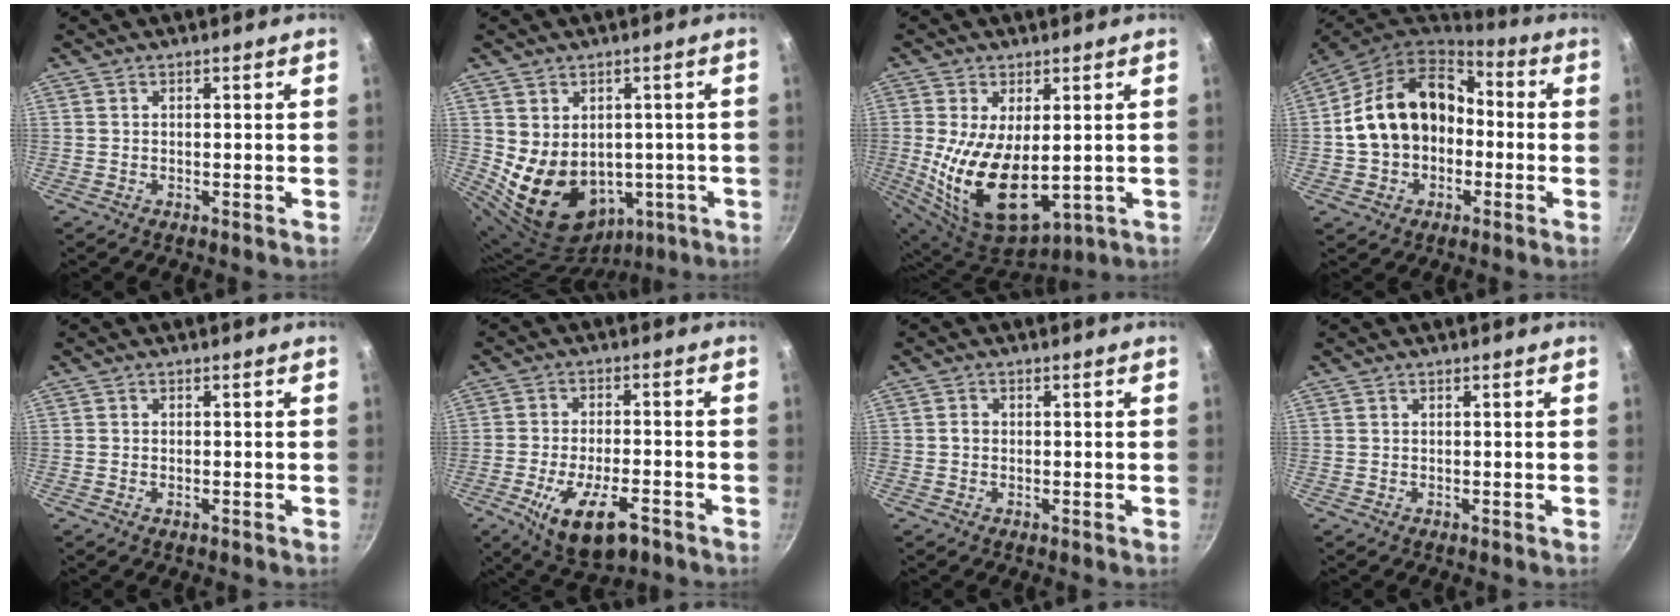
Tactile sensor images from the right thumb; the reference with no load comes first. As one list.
[{"total": 12.9, "force": [-1.1, 10.2, 7.8], "torque": [-0.102, -0.003, 0.019]}, {"total": 15.6, "force": [-0.1, 8.5, 13.1], "torque": [-0.239, -0.024, 0.018]}, {"total": 17.4, "force": [-0.5, 13.3, 11.2], "torque": [-0.172, 0.050, -0.013]}, {"total": 0.8, "force": [-0.3, 0.4, 0.6], "torque": [-0.011, 0.002, -0.006]}, {"total": 12.4, "force": [-5.9, 5.2, 9.6], "torque": [-0.165, 0.012, -0.097]}, {"total": 1.3, "force": [-0.2, 1.0, 0.7], "torque": [-0.013, 0.008, -0.007]}, {"total": 0.0}]